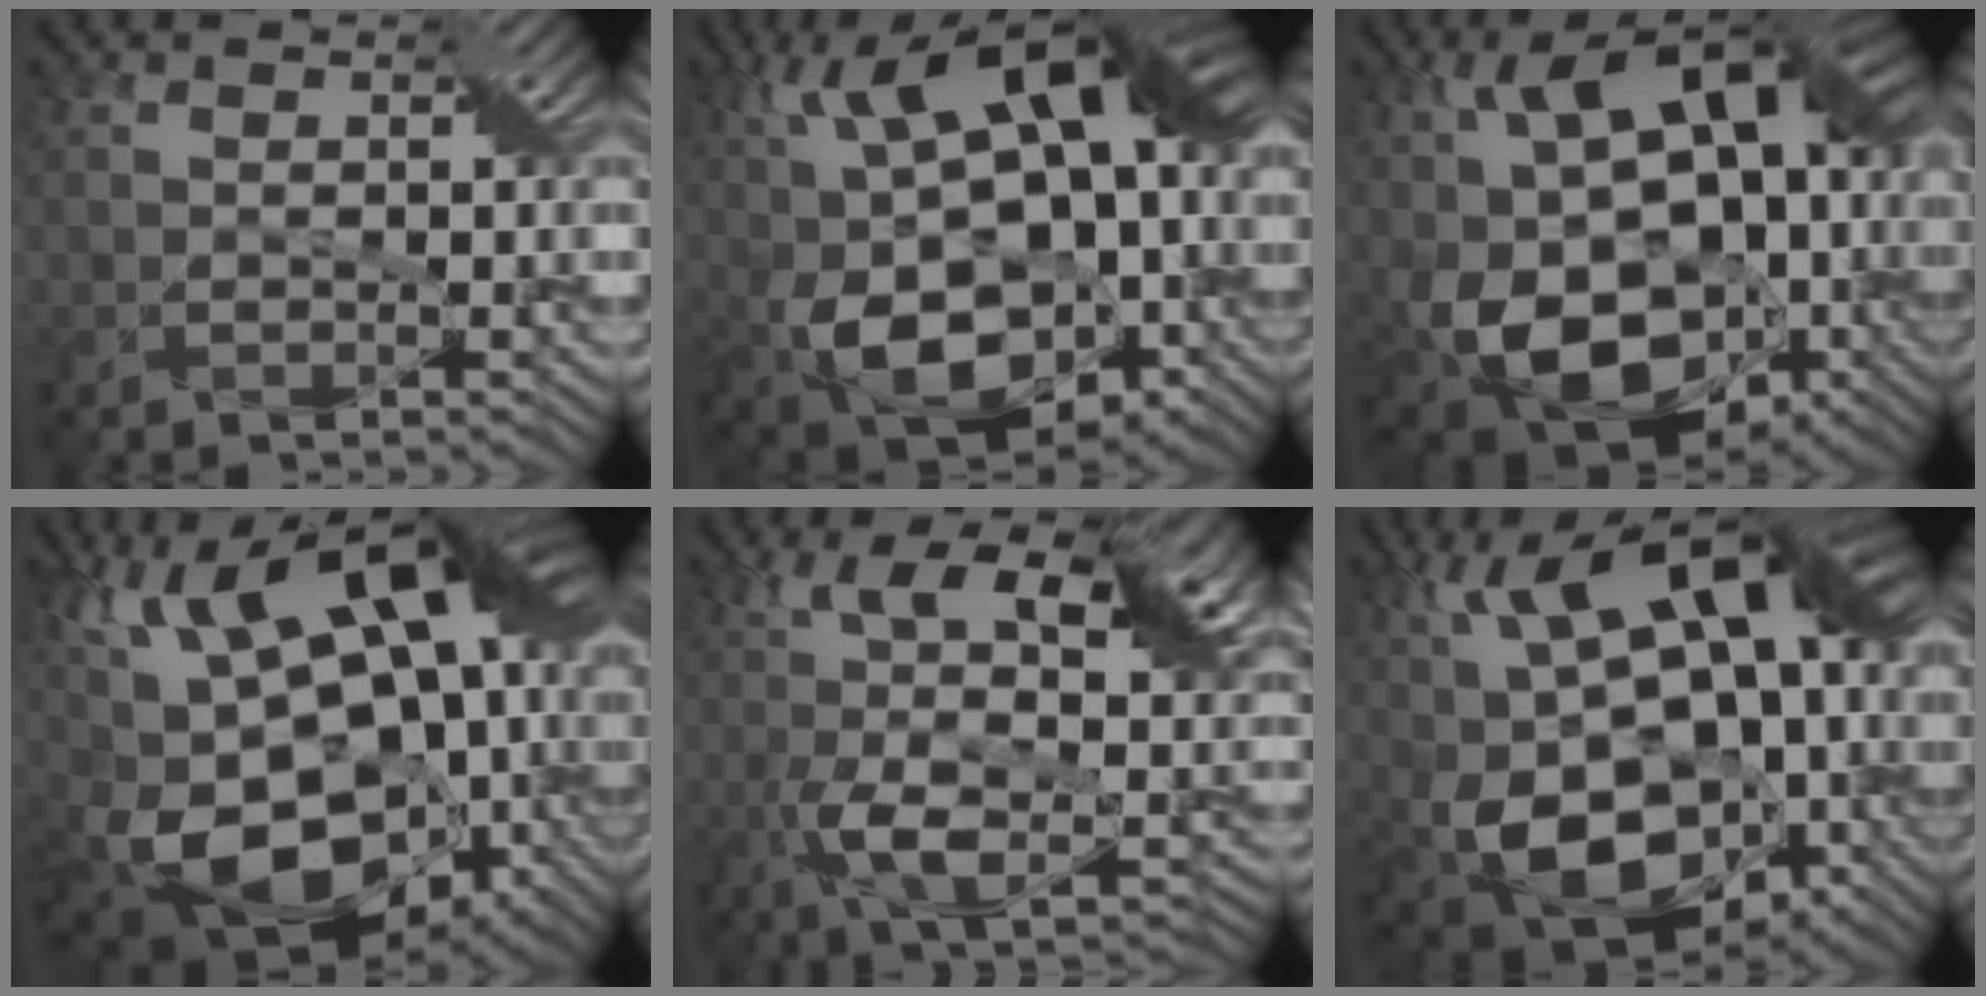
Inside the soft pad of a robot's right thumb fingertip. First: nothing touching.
{"total": 20.7, "force": [1.0, 12.4, 16.5], "torque": [-0.300, 0.000, 0.028]}
{"total": 22.2, "force": [-0.6, 15.1, 16.3], "torque": [-0.316, -0.018, 0.010]}
{"total": 21.2, "force": [-1.0, 12.0, 17.4], "torque": [-0.301, -0.001, -0.010]}
{"total": 16.1, "force": [3.1, 7.4, 13.9], "torque": [-0.246, -0.003, 0.049]}
{"total": 21.5, "force": [0.9, 13.4, 16.8], "torque": [-0.325, -0.006, 0.033]}